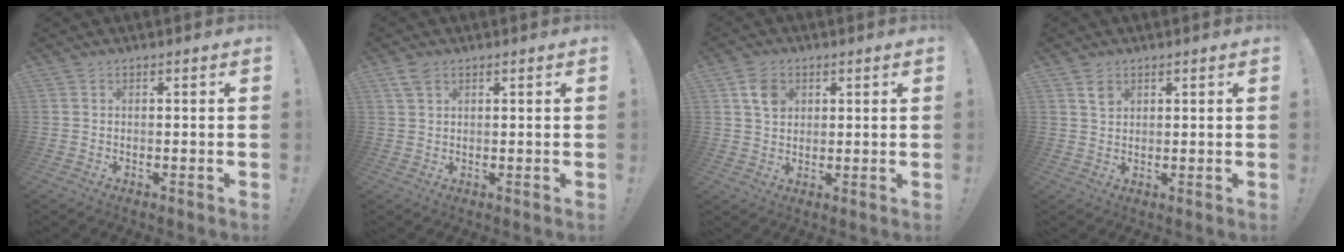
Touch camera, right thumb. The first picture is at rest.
{"total": 3.2, "force": [2.0, 1.7, 1.9], "torque": [-0.040, -0.003, 0.040]}
{"total": 7.0, "force": [3.1, 5.4, 3.1], "torque": [-0.043, -0.003, 0.058]}
{"total": 3.0, "force": [1.9, 2.0, 1.1], "torque": [-0.001, -0.012, 0.033]}